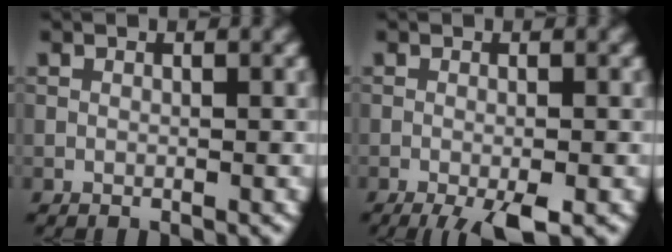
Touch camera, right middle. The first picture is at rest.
{"total": 3.8, "force": [-2.2, 0.6, 3.1], "torque": [-0.050, -0.003, -0.037]}